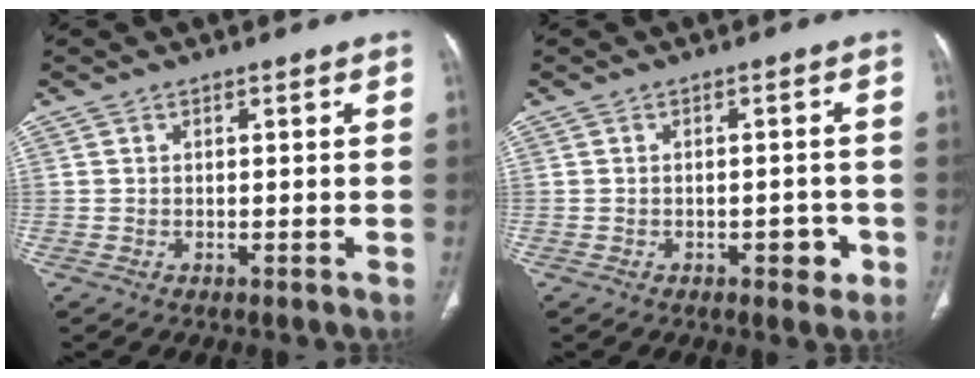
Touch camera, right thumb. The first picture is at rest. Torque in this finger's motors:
{"motor_torque": [0.53, 0.61, -0.21, 0.17, -0.02]}